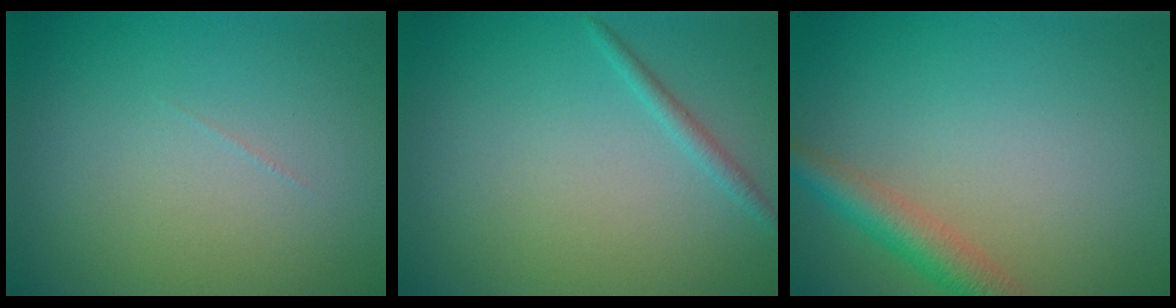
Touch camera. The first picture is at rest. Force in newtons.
{"total": 1.1, "press": 1.1, "slide": 0.0}
{"total": 3.4, "press": 3.4, "slide": 0.2}